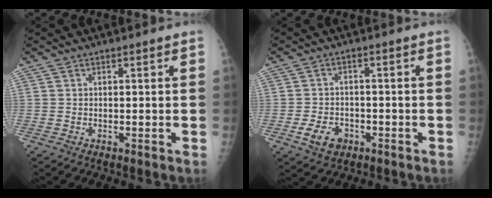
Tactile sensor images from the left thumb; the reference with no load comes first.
{"total": 5.6, "force": [-2.5, 4.0, 2.9], "torque": [-0.043, 0.012, -0.038]}